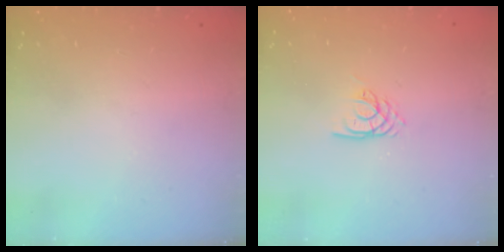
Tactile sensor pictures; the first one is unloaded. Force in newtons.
{"total": 2.7, "press": 2.7, "slide": 0.1}